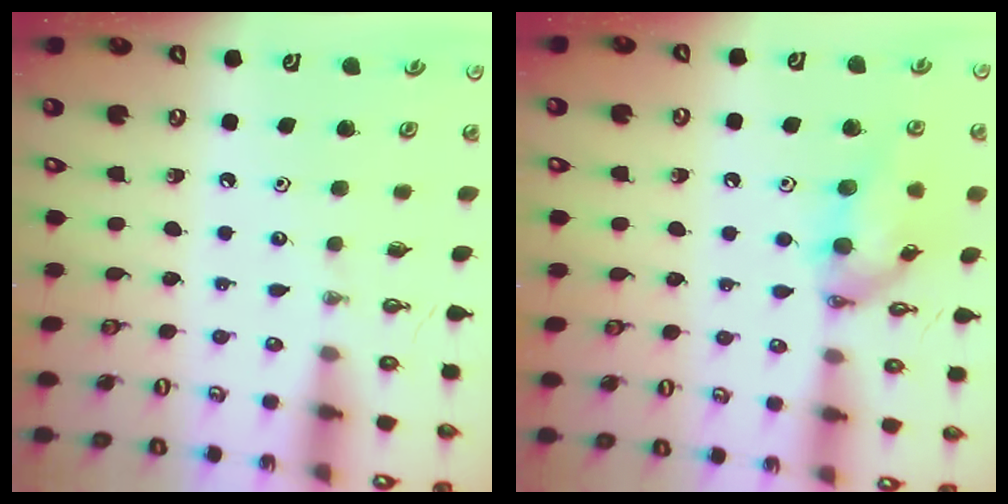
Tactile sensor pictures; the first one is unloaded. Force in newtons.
{"total": 13.9, "press": 13.9, "slide": 0.8}